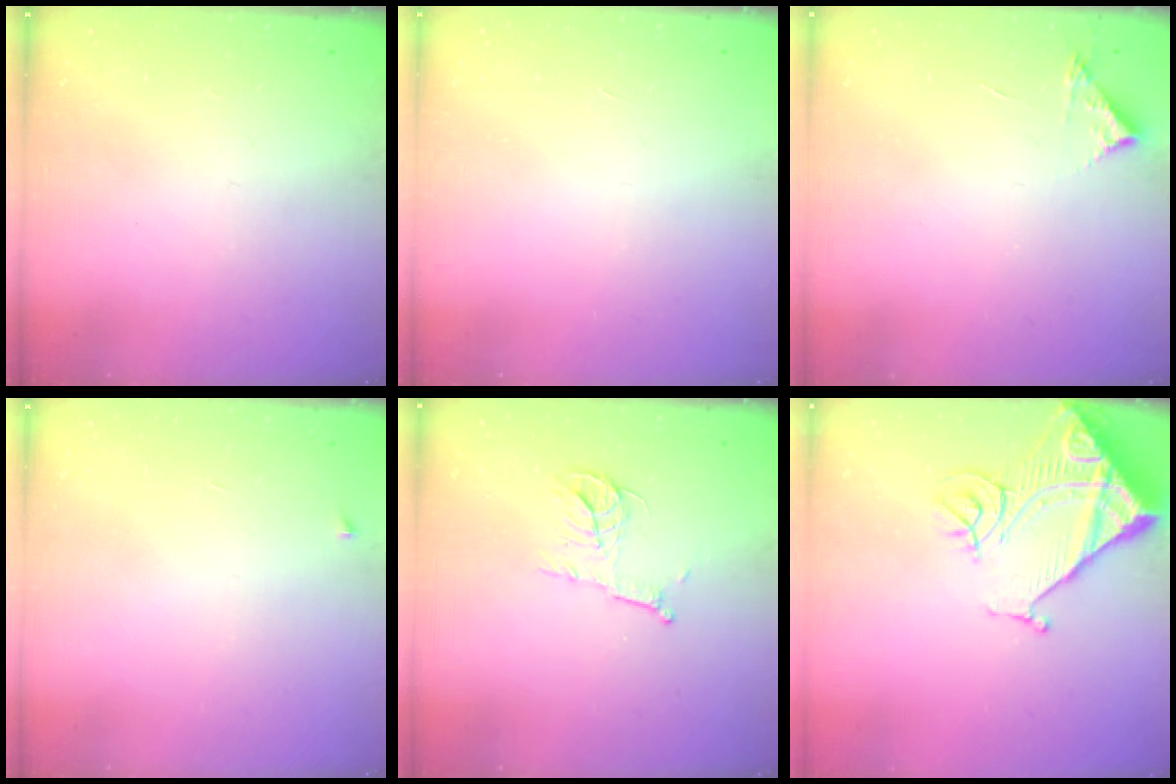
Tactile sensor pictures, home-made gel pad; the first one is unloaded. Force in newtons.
{"total": 1.5, "press": 1.5, "slide": 0.1}
{"total": 3.6, "press": 3.6, "slide": 0.1}
{"total": 2.5, "press": 2.4, "slide": 0.4}
{"total": 8.0, "press": 8.0, "slide": 0.3}
{"total": 17.1, "press": 17.0, "slide": 1.8}